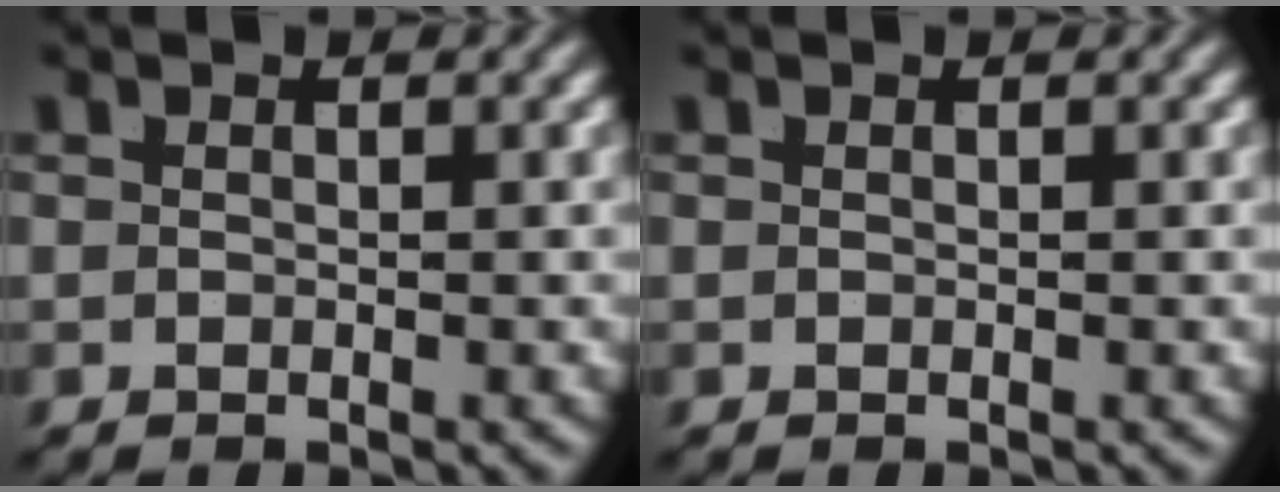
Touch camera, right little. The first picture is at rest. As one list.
[{"total": 0.0}]